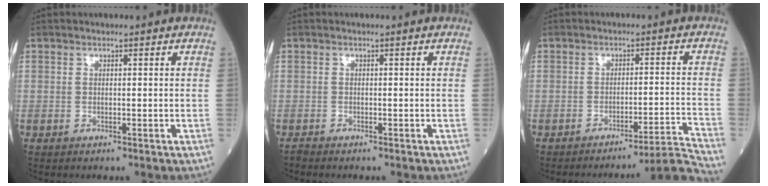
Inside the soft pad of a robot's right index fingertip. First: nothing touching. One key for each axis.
{"total": 0.9, "fx": -0.9, "fy": 0.0, "fz": 0.2, "tx": -0.011, "ty": -0.002, "tz": -0.017}
{"total": 9.4, "fx": -8.6, "fy": -3.6, "fz": 1.0, "tx": 0.012, "ty": 0.000, "tz": -0.119}